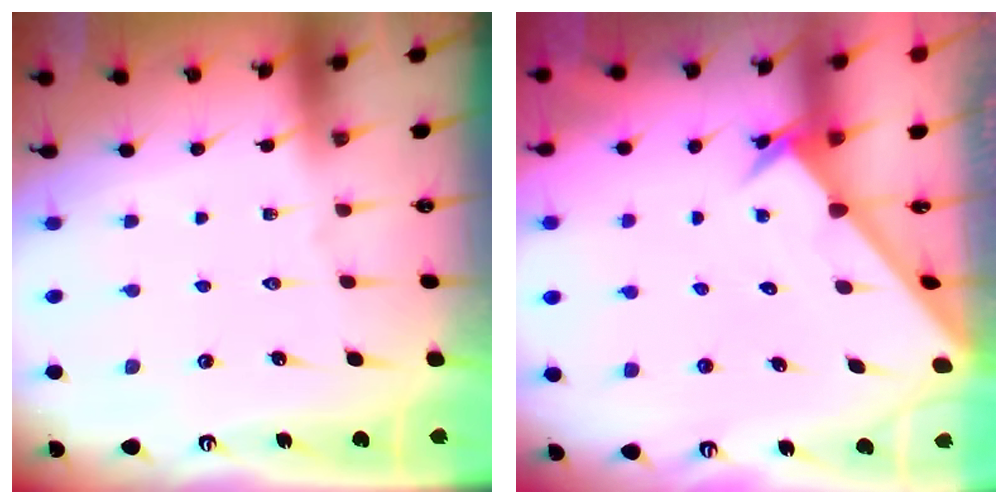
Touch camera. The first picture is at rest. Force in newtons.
{"total": 2.6, "press": 2.6, "slide": 0.2}